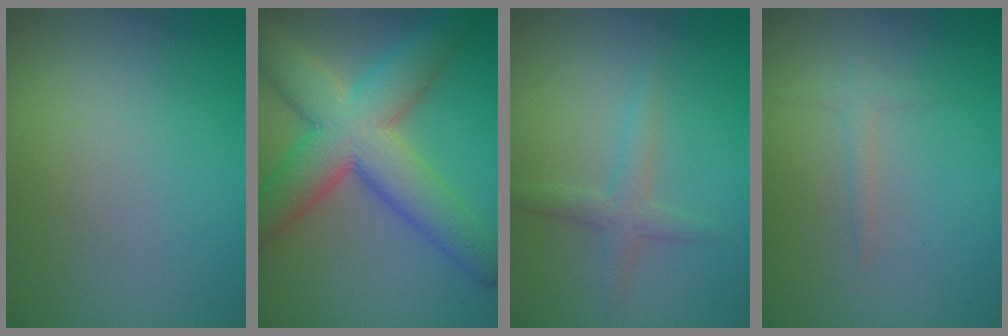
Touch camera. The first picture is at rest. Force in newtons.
{"total": 10.8, "press": 10.8, "slide": 0.4}
{"total": 2.1, "press": 2.1, "slide": 0.1}
{"total": 1.3, "press": 1.3, "slide": 0.0}